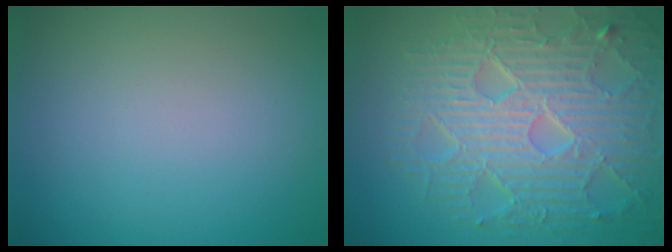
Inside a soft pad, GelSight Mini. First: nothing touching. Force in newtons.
{"total": 9.2, "press": 6.6, "slide": 6.5}